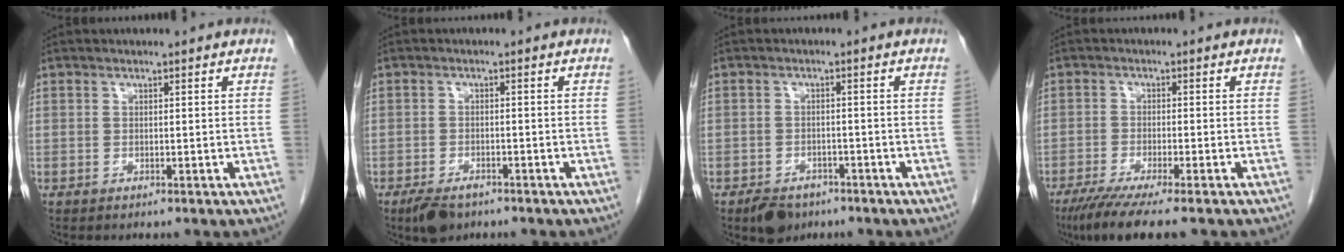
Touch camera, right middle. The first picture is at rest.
{"total": 4.0, "force": [-2.9, 1.8, 2.1], "torque": [-0.042, -0.006, -0.043]}
{"total": 4.4, "force": [-3.1, 2.6, 1.6], "torque": [-0.030, 0.000, -0.045]}
{"total": 8.1, "force": [-6.2, 0.3, 5.3], "torque": [-0.081, -0.020, -0.100]}